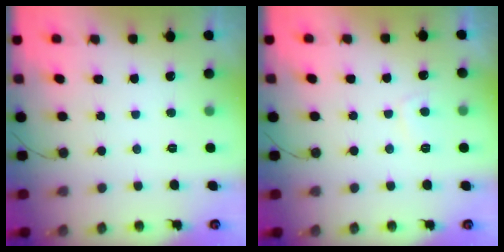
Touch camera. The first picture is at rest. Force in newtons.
{"total": 2.9, "press": 2.8, "slide": 0.6}